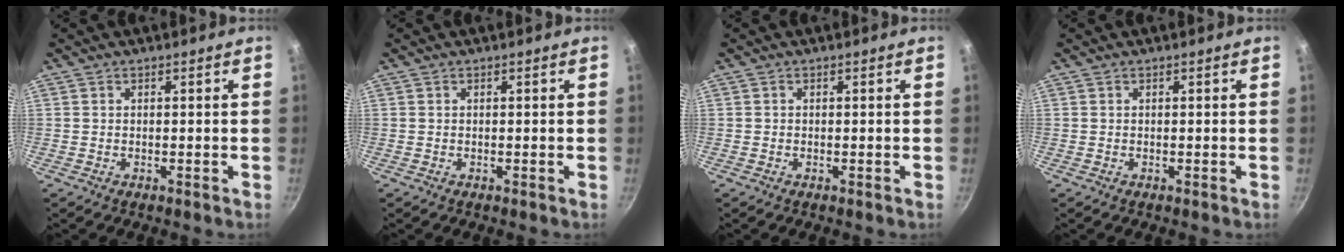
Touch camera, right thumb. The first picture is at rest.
{"total": 0.0}
{"total": 0.0}
{"total": 0.0}